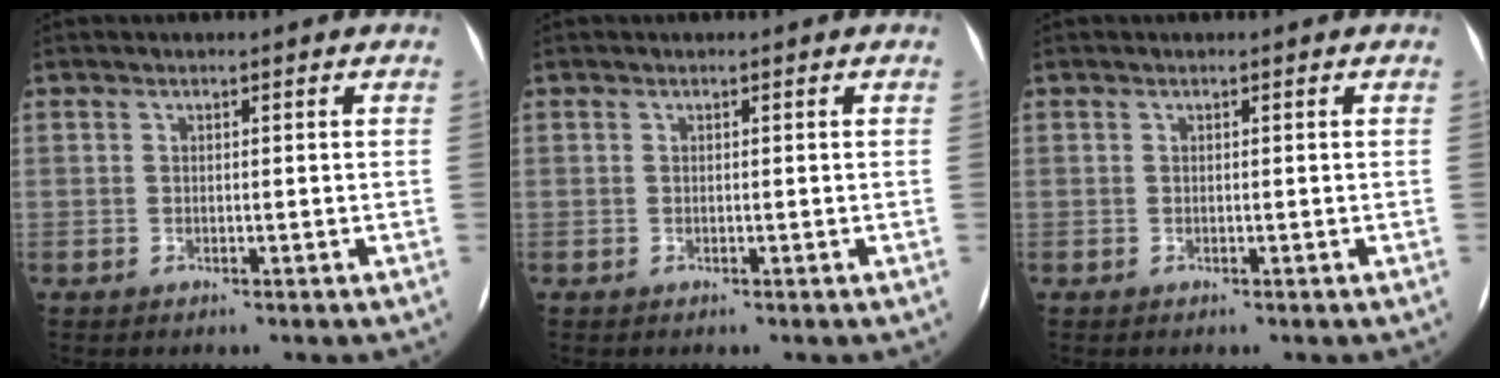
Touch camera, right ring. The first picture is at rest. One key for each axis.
{"total": 0.0}
{"total": 0.0}